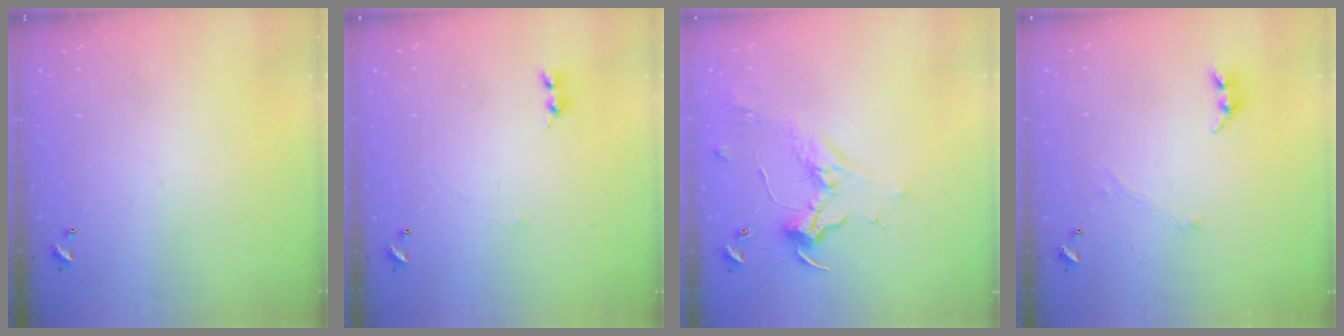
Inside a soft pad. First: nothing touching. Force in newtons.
{"total": 0.0}
{"total": 2.0, "press": 1.8, "slide": 0.7}
{"total": 0.7, "press": 0.0, "slide": 0.7}